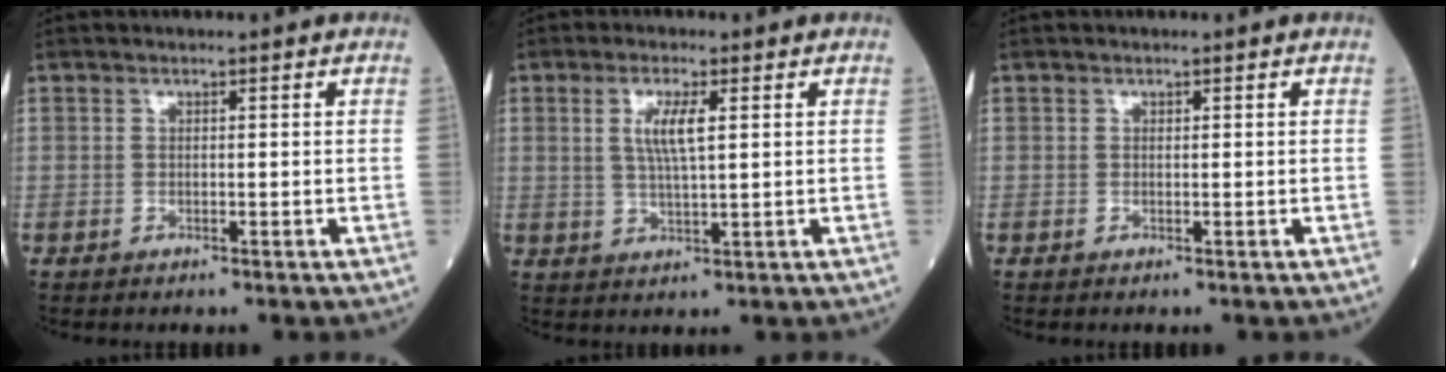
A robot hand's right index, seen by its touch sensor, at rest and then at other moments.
{"total": 4.8, "force": [1.4, 0.6, 4.5], "torque": [-0.091, -0.001, 0.027]}
{"total": 0.0}